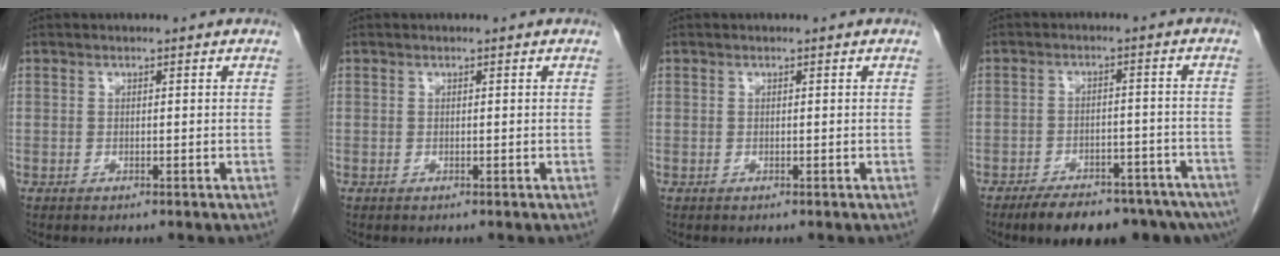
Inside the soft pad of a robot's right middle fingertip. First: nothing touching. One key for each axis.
{"total": 0.0}
{"total": 0.0}
{"total": 16.6, "fx": -12.7, "fy": 6.2, "fz": 8.7, "tx": -0.093, "ty": 0.014, "tz": -0.162}